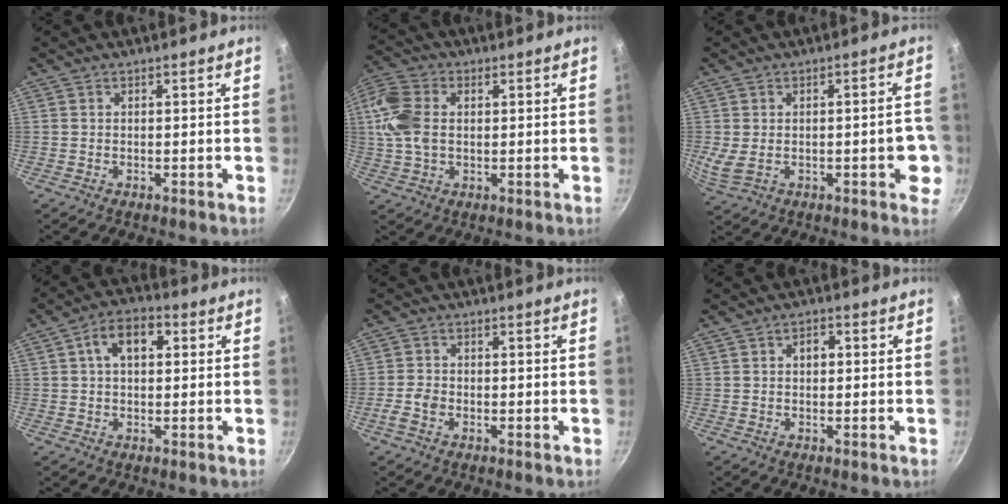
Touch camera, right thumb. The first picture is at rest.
{"total": 12.8, "force": [1.7, 8.9, 9.1], "torque": [-0.199, 0.017, 0.023]}
{"total": 9.4, "force": [-1.2, 4.2, 8.4], "torque": [-0.114, -0.001, -0.013]}
{"total": 8.3, "force": [2.0, 5.2, 6.2], "torque": [-0.079, 0.019, 0.022]}
{"total": 3.3, "force": [-1.4, 2.2, 2.0], "torque": [-0.041, 0.016, -0.032]}
{"total": 2.7, "force": [0.4, 1.9, 1.9], "torque": [-0.021, 0.009, 0.004]}